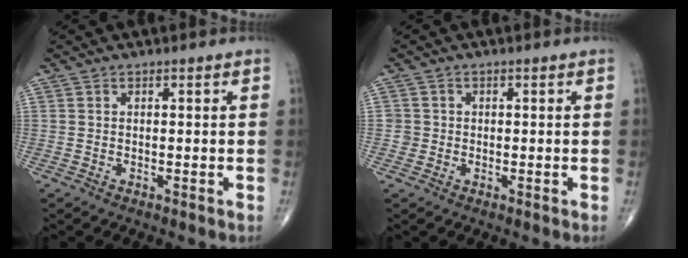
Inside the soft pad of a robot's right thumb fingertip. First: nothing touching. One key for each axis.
{"total": 1.6, "fx": -0.2, "fy": 1.6, "fz": -0.1, "tx": 0.014, "ty": 0.008, "tz": -0.007}